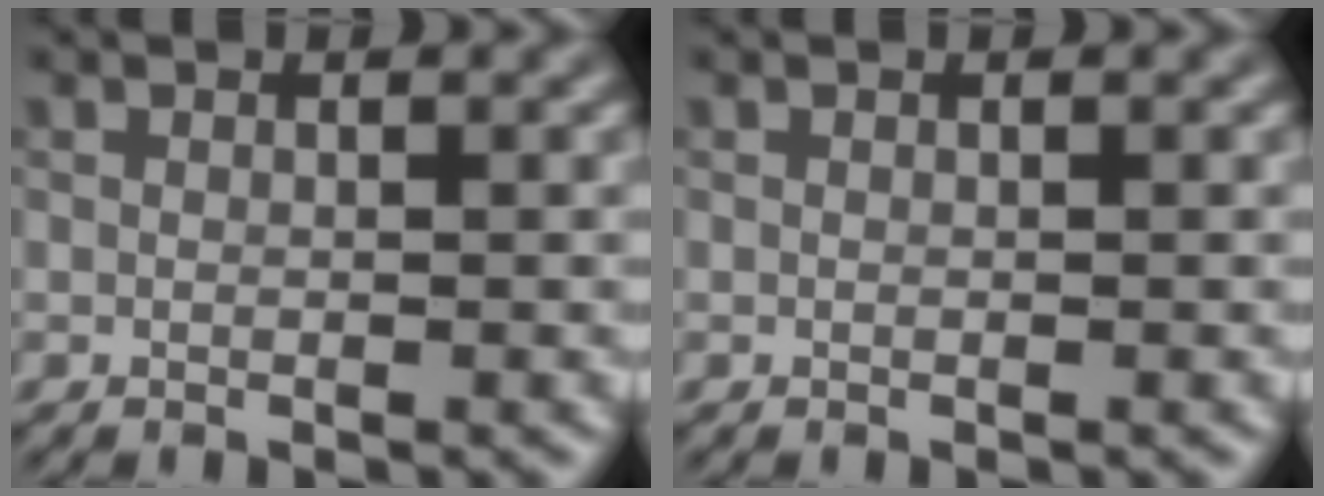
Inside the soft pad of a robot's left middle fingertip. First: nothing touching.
{"total": 0.0}